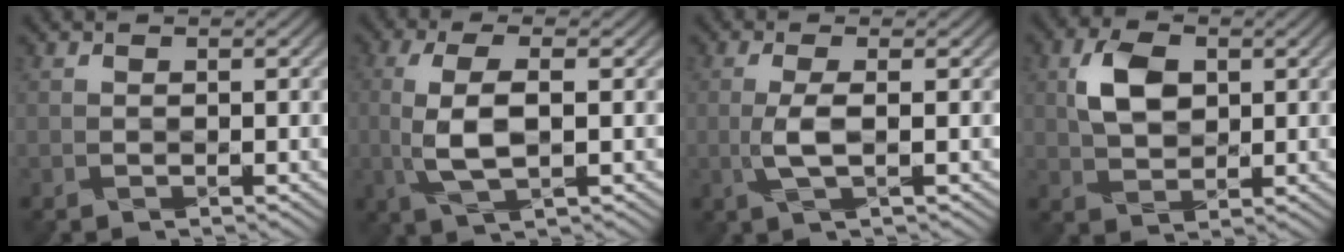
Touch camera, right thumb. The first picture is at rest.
{"total": 5.1, "force": [-0.3, 1.7, 4.9], "torque": [-0.112, 0.002, -0.007]}
{"total": 2.5, "force": [-0.4, 0.5, 2.4], "torque": [-0.052, 0.000, -0.011]}
{"total": 5.0, "force": [1.5, 3.3, 3.4], "torque": [-0.076, 0.002, 0.028]}